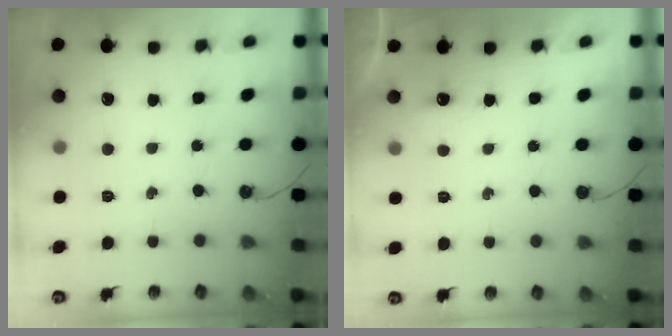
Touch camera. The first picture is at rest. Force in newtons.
{"total": 2.7, "press": 2.6, "slide": 0.8}